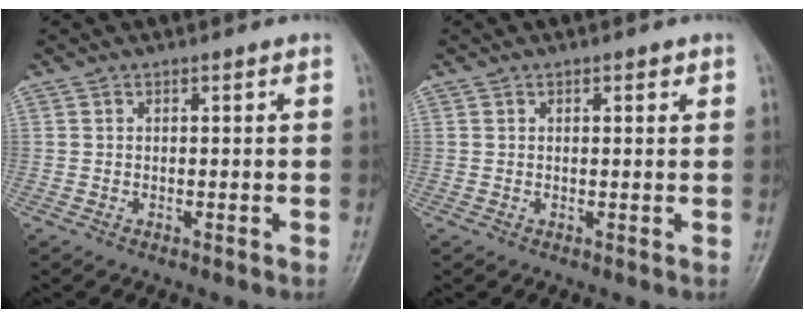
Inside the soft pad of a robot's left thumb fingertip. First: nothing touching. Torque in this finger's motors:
{"motor_torque": [-0.08, -0.01, -0.08, -0.03, -0.01]}